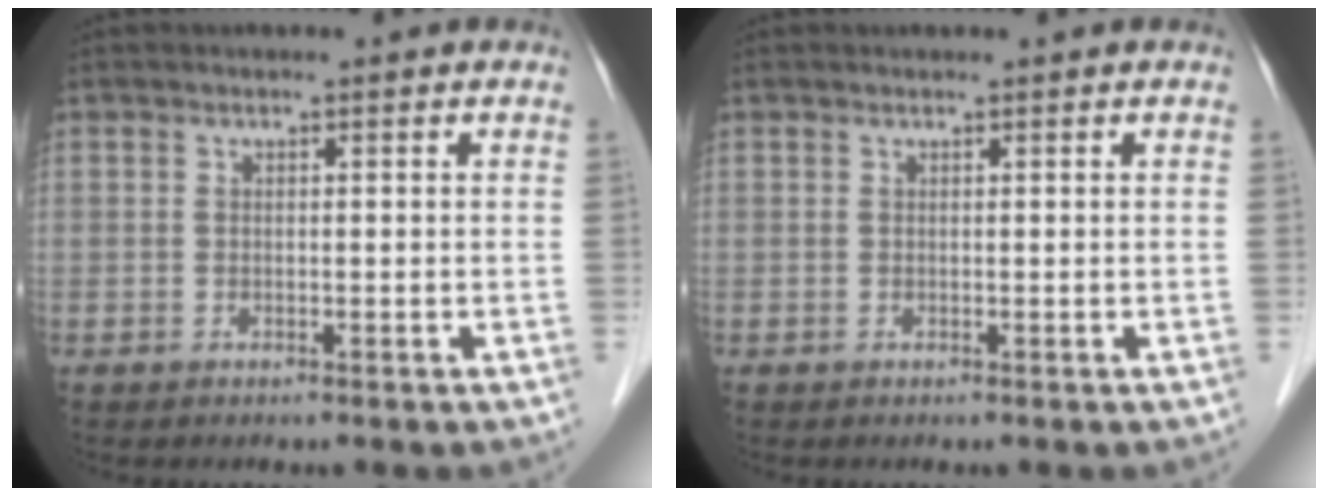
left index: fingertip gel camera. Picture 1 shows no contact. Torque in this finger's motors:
{"motor_torque": [0.00, 0.00, 0.00, 0.00]}